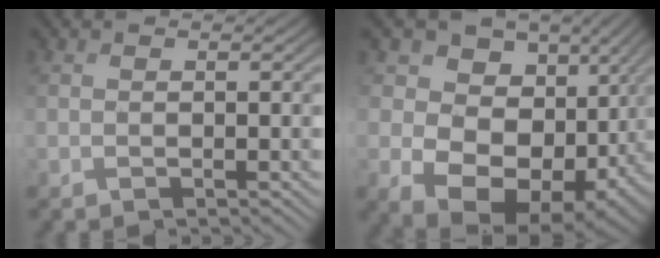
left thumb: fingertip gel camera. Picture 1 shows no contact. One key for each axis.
{"total": 14.5, "fx": -1.0, "fy": 11.6, "fz": 8.6, "tx": -0.146, "ty": -0.042, "tz": 0.017}